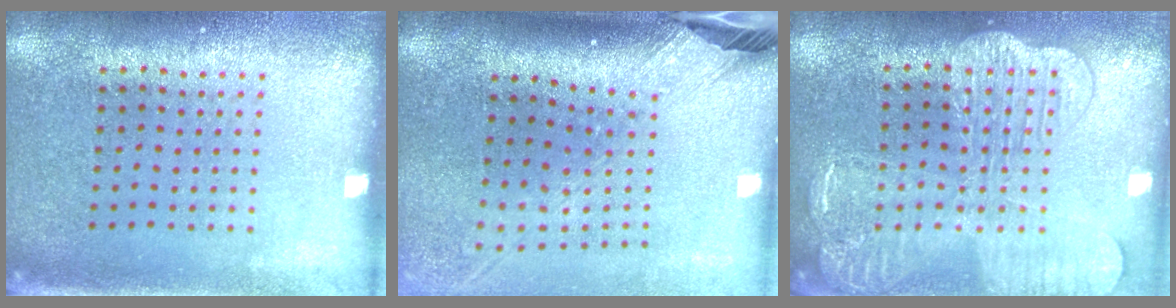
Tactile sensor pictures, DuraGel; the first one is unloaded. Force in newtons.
{"total": 2.6, "press": 1.9, "slide": 1.8}
{"total": 3.3, "press": 3.3, "slide": 0.5}